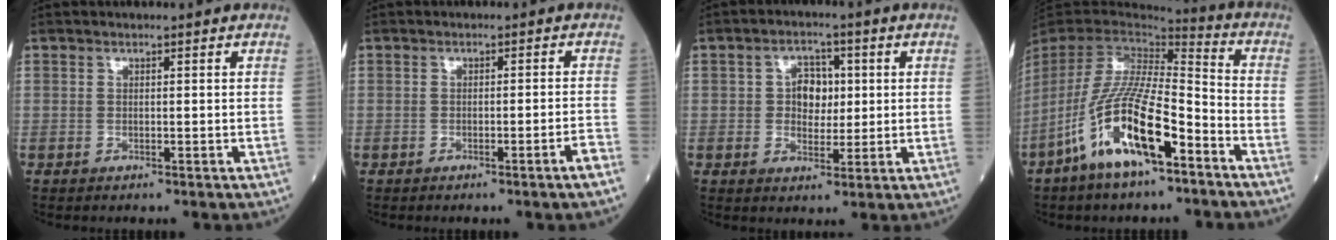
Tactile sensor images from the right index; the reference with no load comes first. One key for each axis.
{"total": 2.5, "fx": -1.7, "fy": -0.7, "fz": 1.8, "tx": -0.025, "ty": -0.003, "tz": -0.027}
{"total": 5.0, "fx": 0.7, "fy": 3.6, "fz": 3.4, "tx": -0.050, "ty": 0.012, "tz": 0.012}
{"total": 15.8, "fx": -8.5, "fy": 3.6, "fz": 12.8, "tx": -0.263, "ty": -0.013, "tz": -0.156}